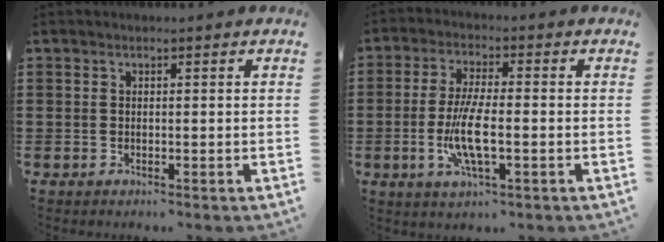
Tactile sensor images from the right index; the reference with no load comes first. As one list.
[{"total": 7.5, "force": [-1.9, 1.9, 6.9], "torque": [-0.150, -0.012, -0.040]}]